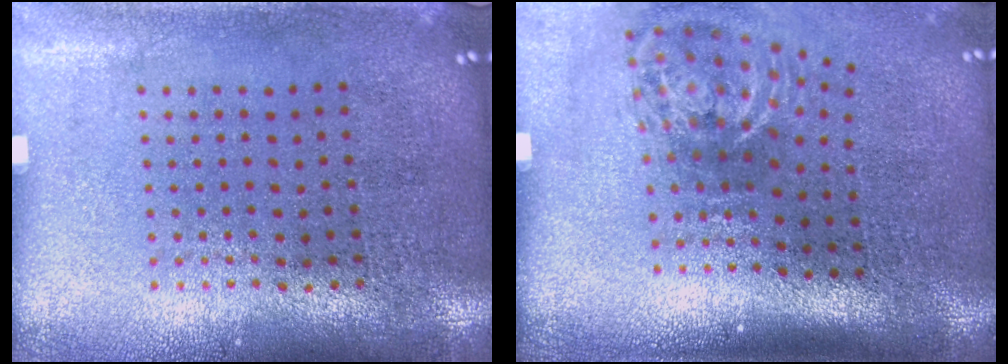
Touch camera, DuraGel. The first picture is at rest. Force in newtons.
{"total": 2.1, "press": 1.3, "slide": 1.7}